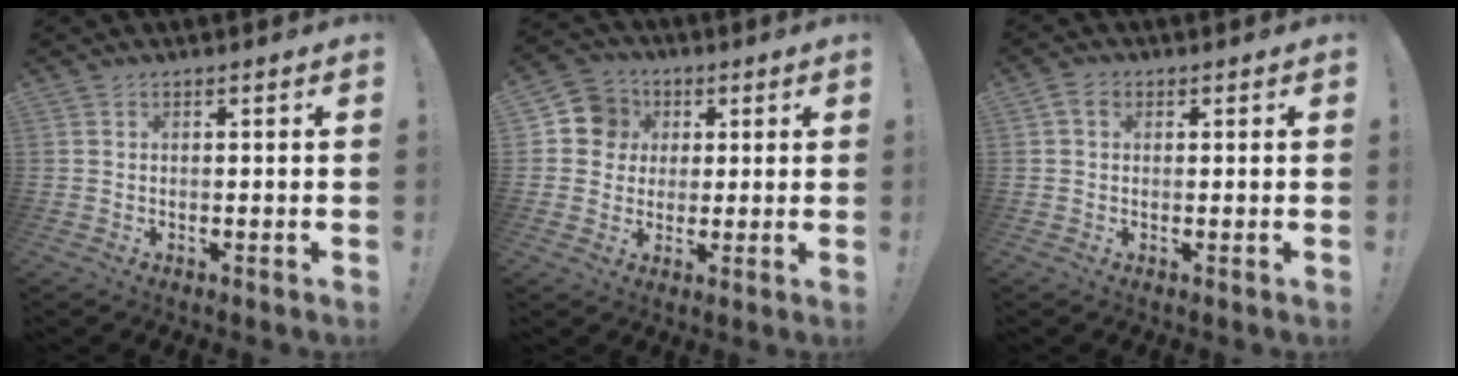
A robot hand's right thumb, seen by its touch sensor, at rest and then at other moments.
{"total": 9.5, "force": [1.9, 9.0, 2.3], "torque": [-0.025, 0.002, 0.041]}
{"total": 2.9, "force": [0.8, 2.2, 1.8], "torque": [-0.029, 0.006, 0.016]}